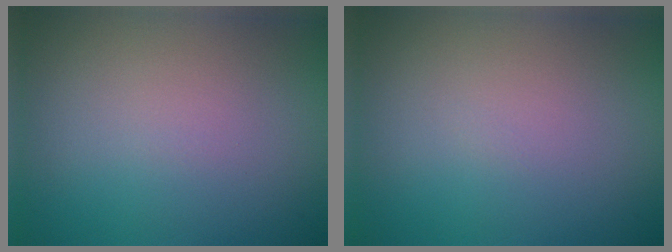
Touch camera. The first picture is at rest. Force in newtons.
{"total": 0.0}